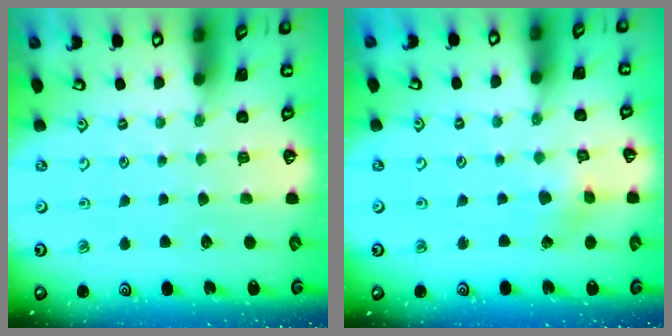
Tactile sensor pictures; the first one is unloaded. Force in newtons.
{"total": 2.6, "press": 2.6, "slide": 0.2}